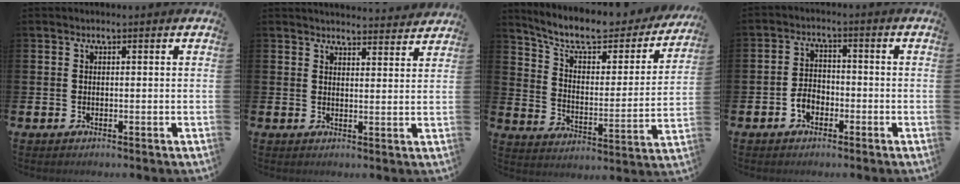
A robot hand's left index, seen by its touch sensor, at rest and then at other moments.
{"total": 3.7, "force": [3.7, 0.4, 0.1], "torque": [0.002, -0.027, 0.065]}
{"total": 9.6, "force": [8.1, 3.1, 4.1], "torque": [-0.102, -0.053, 0.134]}
{"total": 2.9, "force": [-1.6, 2.0, 1.3], "torque": [-0.022, 0.003, -0.035]}